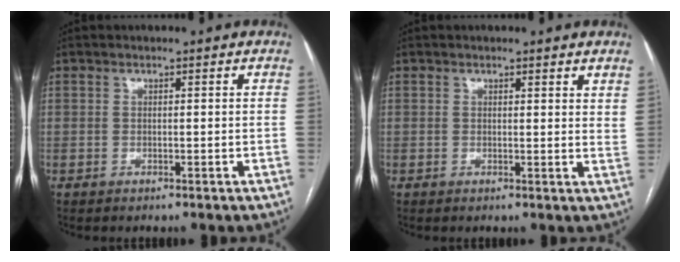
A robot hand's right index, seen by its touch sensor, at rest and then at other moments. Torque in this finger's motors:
{"motor_torque": [-0.01, 0.13, 0.03, 0.00]}